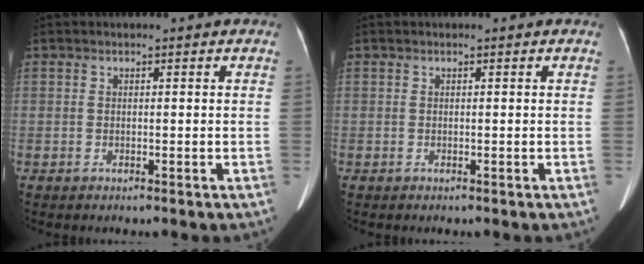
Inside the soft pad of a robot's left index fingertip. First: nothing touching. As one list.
[{"total": 0.0}]